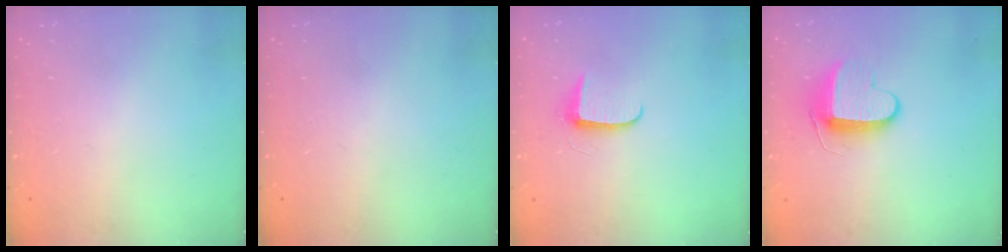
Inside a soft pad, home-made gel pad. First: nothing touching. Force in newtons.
{"total": 0.0}
{"total": 6.2, "press": 6.2, "slide": 0.8}
{"total": 9.3, "press": 9.3, "slide": 0.4}